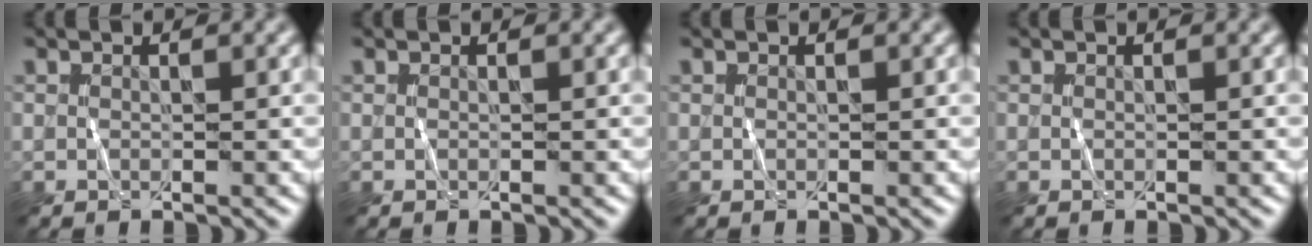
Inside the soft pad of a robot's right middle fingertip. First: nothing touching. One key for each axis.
{"total": 0.0}
{"total": 0.0}
{"total": 0.0}